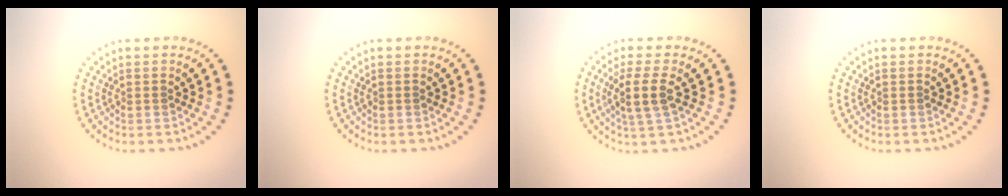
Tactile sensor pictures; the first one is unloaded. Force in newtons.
{"total": 0.0}
{"total": 2.8, "press": 2.3, "slide": 1.6}
{"total": 0.0}